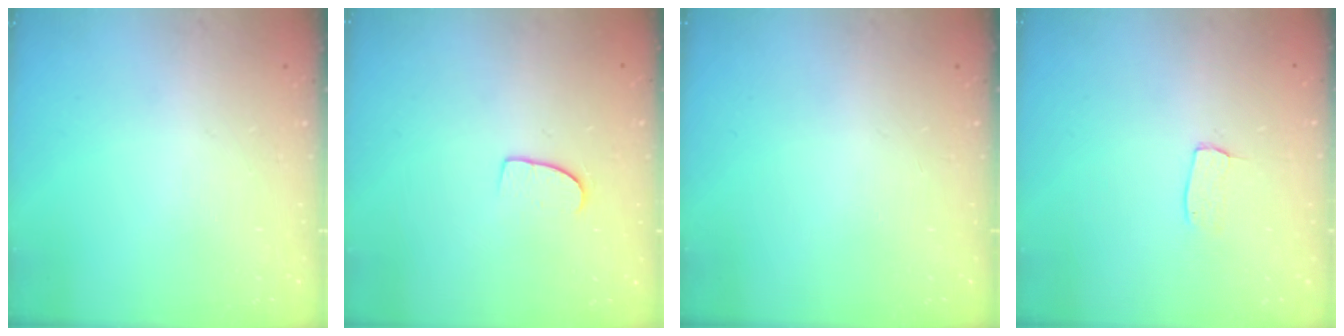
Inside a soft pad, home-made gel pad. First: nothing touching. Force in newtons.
{"total": 7.0, "press": 7.0, "slide": 0.4}
{"total": 0.0}
{"total": 4.6, "press": 4.6, "slide": 0.3}